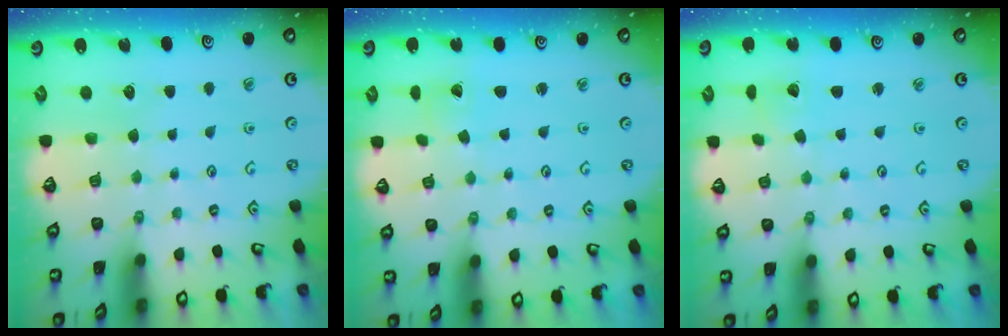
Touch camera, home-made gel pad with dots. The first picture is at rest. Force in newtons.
{"total": 0.0}
{"total": 2.0, "press": 2.0, "slide": 0.1}